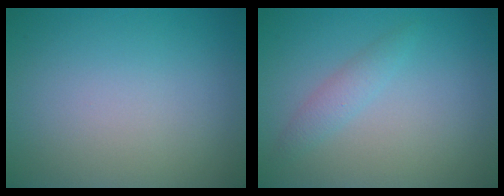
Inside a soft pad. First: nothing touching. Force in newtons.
{"total": 1.5, "press": 1.5, "slide": 0.0}